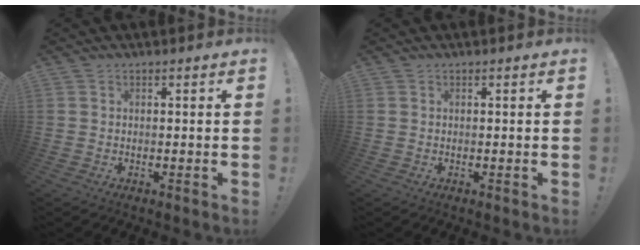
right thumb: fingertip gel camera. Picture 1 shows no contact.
{"total": 0.0}